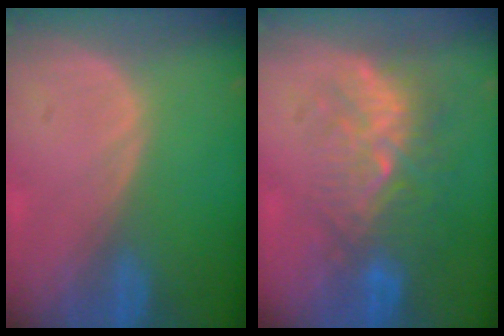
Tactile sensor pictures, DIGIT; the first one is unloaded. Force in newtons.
{"total": 9.1, "press": 8.5, "slide": 3.4}